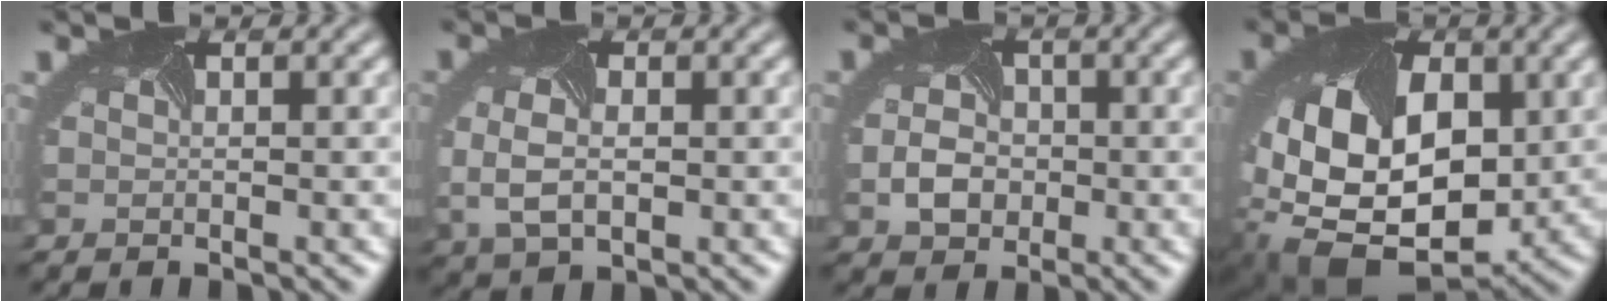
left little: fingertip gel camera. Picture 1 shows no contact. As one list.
[{"total": 3.7, "force": [-0.2, 2.5, 2.7], "torque": [-0.080, -0.004, -0.001]}, {"total": 2.8, "force": [-0.6, 2.3, 1.4], "torque": [-0.033, -0.002, -0.011]}, {"total": 14.1, "force": [0.4, 9.9, 10.0], "torque": [-0.194, -0.030, 0.032]}]